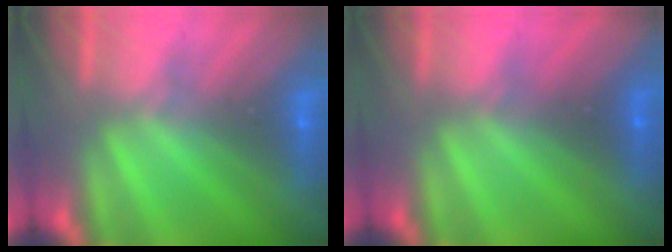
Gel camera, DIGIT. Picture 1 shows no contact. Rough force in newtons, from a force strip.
{"total": 2.1}